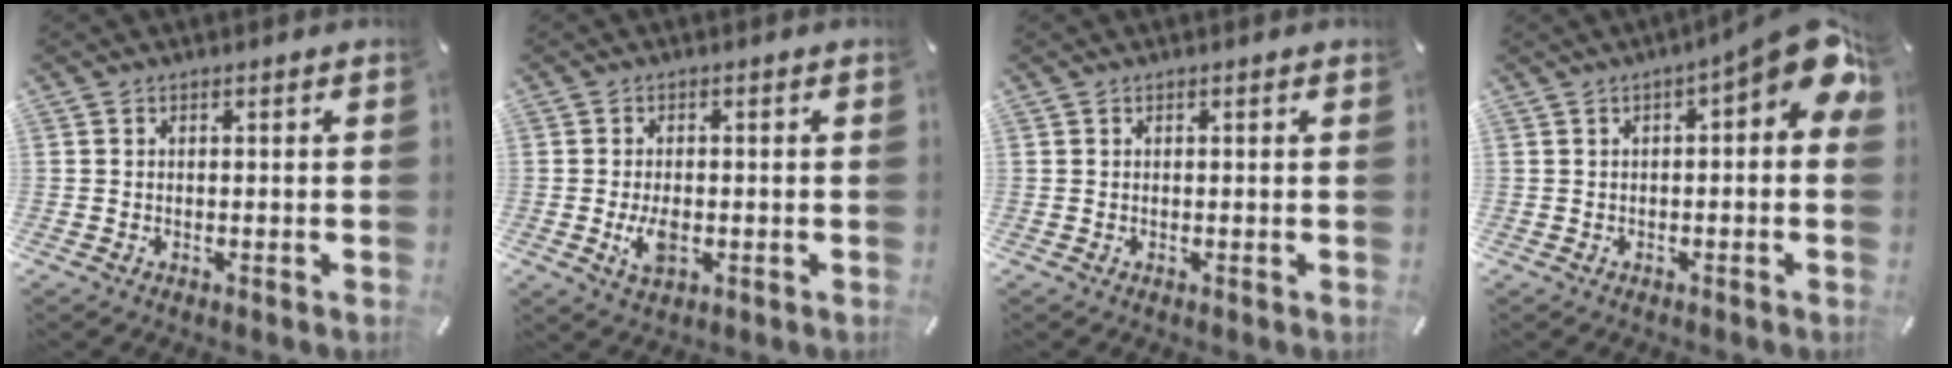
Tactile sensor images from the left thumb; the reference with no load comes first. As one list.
[{"total": 4.9, "force": [-1.0, 2.8, 3.9], "torque": [-0.093, -0.005, -0.021]}, {"total": 0.0}, {"total": 8.9, "force": [2.7, 2.7, 8.1], "torque": [-0.108, -0.027, 0.044]}]